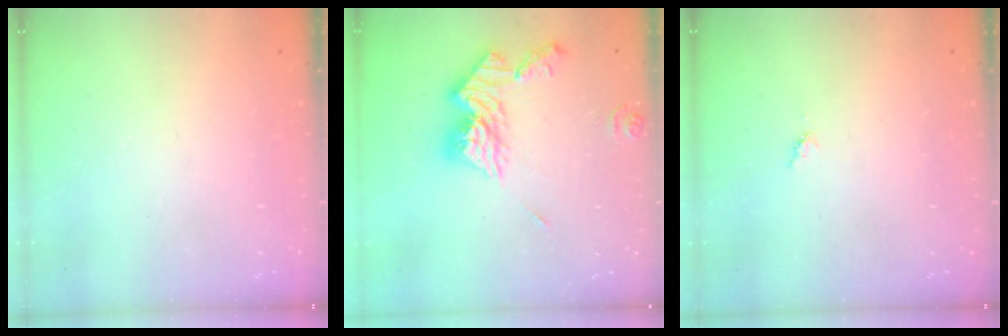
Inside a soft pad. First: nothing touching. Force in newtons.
{"total": 15.3, "press": 15.2, "slide": 1.7}
{"total": 3.8, "press": 3.7, "slide": 0.5}